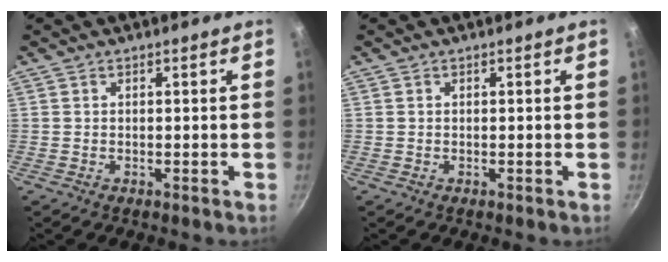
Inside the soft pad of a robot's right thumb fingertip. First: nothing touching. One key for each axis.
{"total": 0.0}